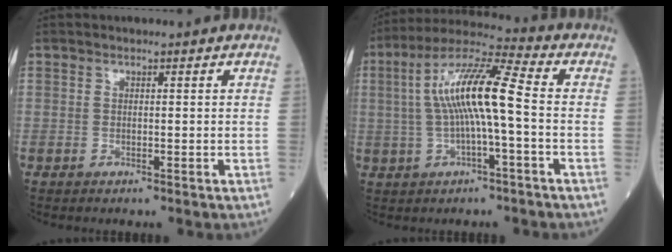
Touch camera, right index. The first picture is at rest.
{"total": 12.0, "force": [0.1, 1.1, 12.0], "torque": [-0.228, 0.027, -0.004]}